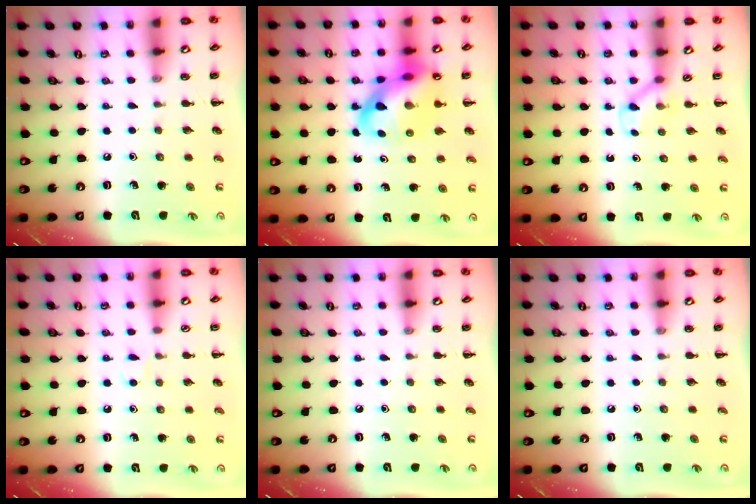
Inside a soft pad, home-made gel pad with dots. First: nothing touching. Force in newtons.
{"total": 15.8, "press": 15.2, "slide": 4.1}
{"total": 3.1, "press": 2.9, "slide": 1.2}
{"total": 2.8, "press": 2.7, "slide": 1.0}
{"total": 0.0}
{"total": 0.0}